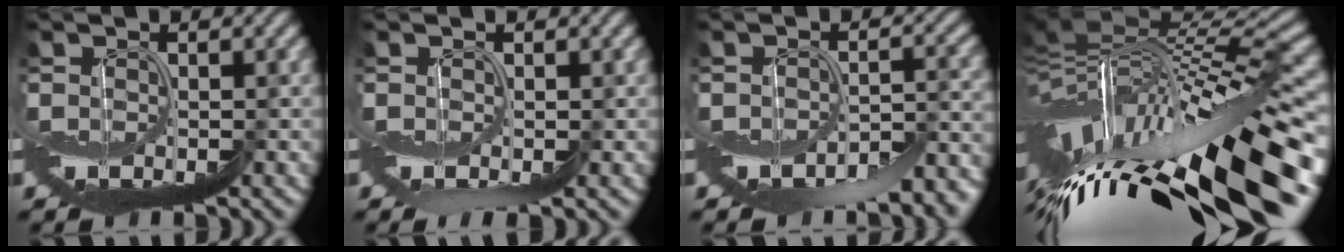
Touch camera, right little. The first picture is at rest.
{"total": 1.0, "force": [-0.5, 0.2, 0.9], "torque": [-0.014, -0.002, -0.011]}
{"total": 6.9, "force": [-4.3, 2.6, 4.8], "torque": [-0.068, -0.009, -0.064]}
{"total": 15.7, "force": [-2.8, 6.7, 13.9], "torque": [-0.252, -0.011, -0.036]}